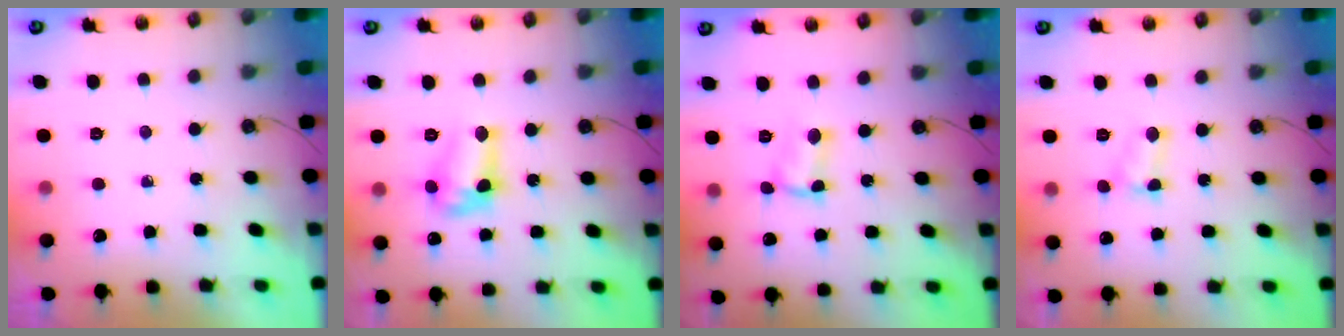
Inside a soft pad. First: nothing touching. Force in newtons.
{"total": 11.3, "press": 11.3, "slide": 0.9}
{"total": 2.6, "press": 2.6, "slide": 0.2}
{"total": 4.8, "press": 4.7, "slide": 0.5}